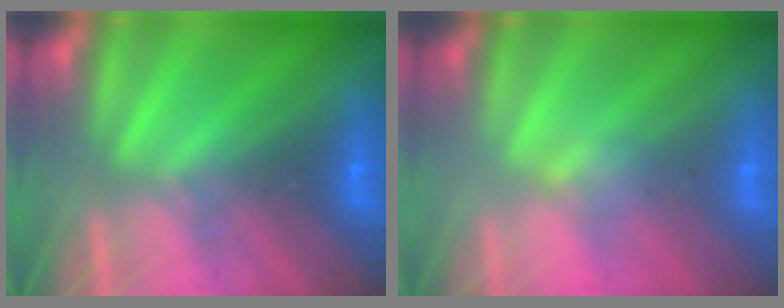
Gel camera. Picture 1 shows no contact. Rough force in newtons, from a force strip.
{"total": 2.4}